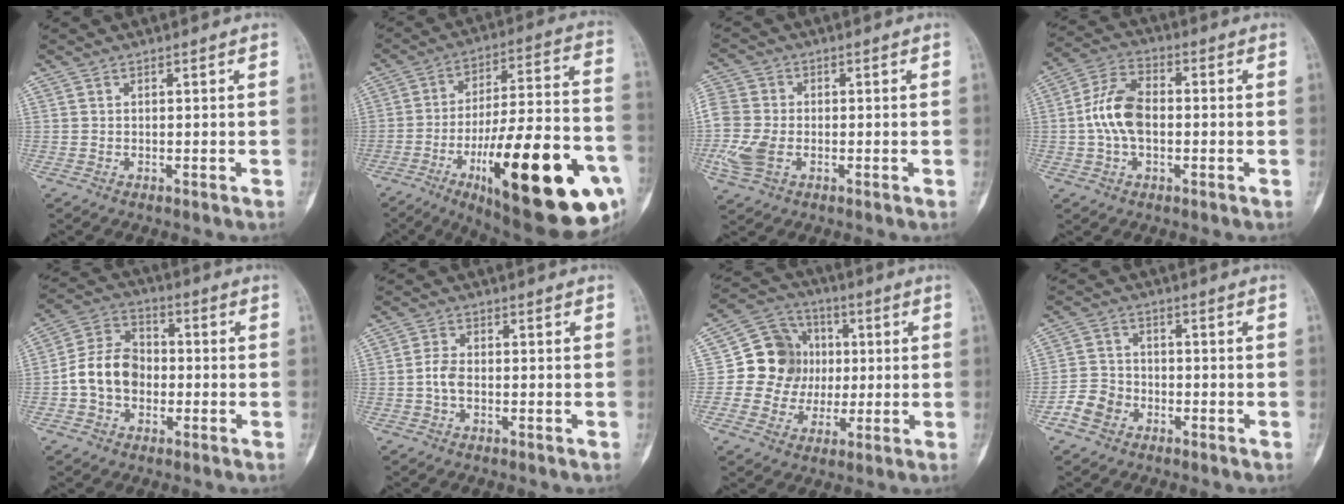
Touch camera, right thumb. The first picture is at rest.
{"total": 31.8, "force": [-12.2, 8.8, 28.0], "torque": [-0.379, 0.038, -0.176]}
{"total": 9.7, "force": [-2.0, 6.8, 6.5], "torque": [-0.167, 0.001, -0.043]}
{"total": 9.8, "force": [-0.5, 5.8, 7.8], "torque": [-0.153, 0.026, -0.018]}
{"total": 10.7, "force": [-1.6, 8.3, 6.6], "torque": [-0.104, 0.037, -0.041]}
{"total": 3.0, "force": [-0.7, 1.8, 2.4], "torque": [-0.049, 0.009, -0.016]}
{"total": 13.1, "force": [0.8, 12.0, 5.3], "torque": [-0.042, 0.015, 0.014]}
{"total": 5.5, "force": [-2.9, 4.3, 1.8], "torque": [-0.023, 0.023, -0.056]}